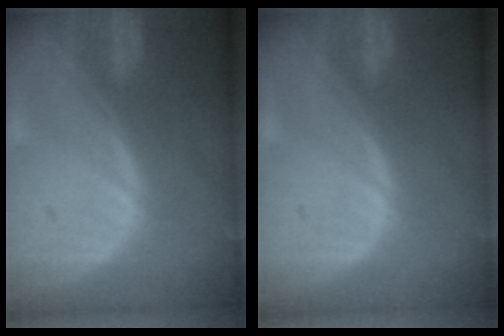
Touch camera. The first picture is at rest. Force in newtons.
{"total": 0.0}